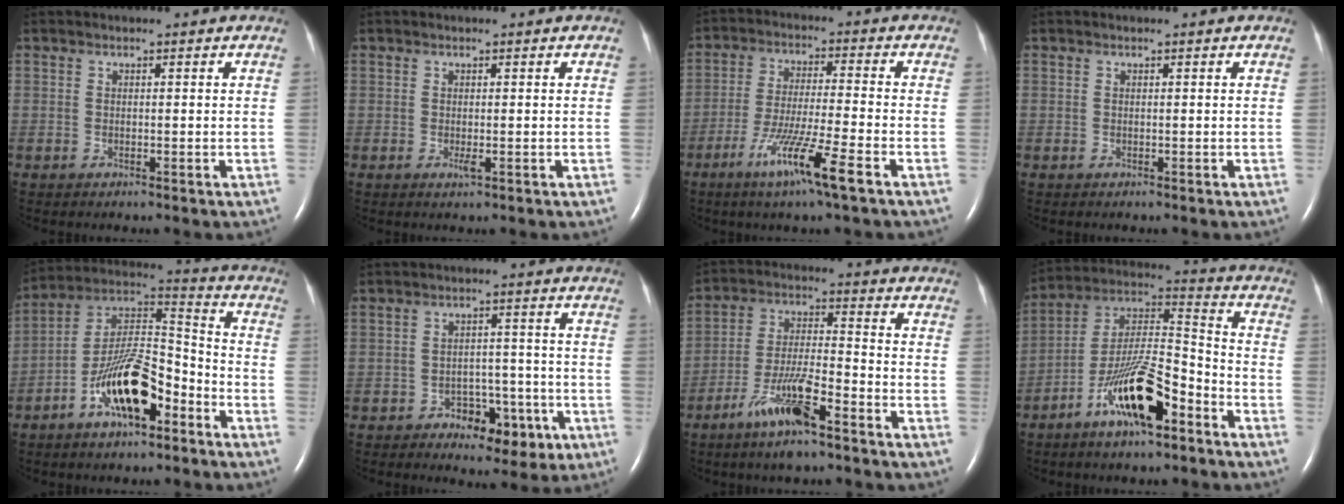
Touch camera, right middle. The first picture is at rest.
{"total": 0.9, "force": [-0.3, 0.1, 0.9], "torque": [-0.018, -0.003, -0.004]}
{"total": 10.2, "force": [-5.5, -0.7, 8.5], "torque": [-0.162, -0.026, -0.105]}
{"total": 0.0}
{"total": 13.7, "force": [-7.1, 4.2, 11.0], "torque": [-0.207, 0.018, -0.124]}
{"total": 7.1, "force": [-3.5, 4.4, 4.3], "torque": [-0.052, 0.021, -0.043]}
{"total": 10.6, "force": [-6.8, 1.4, 8.0], "torque": [-0.163, -0.013, -0.127]}
{"total": 14.4, "force": [-8.1, 3.2, 11.5], "torque": [-0.219, 0.007, -0.144]}